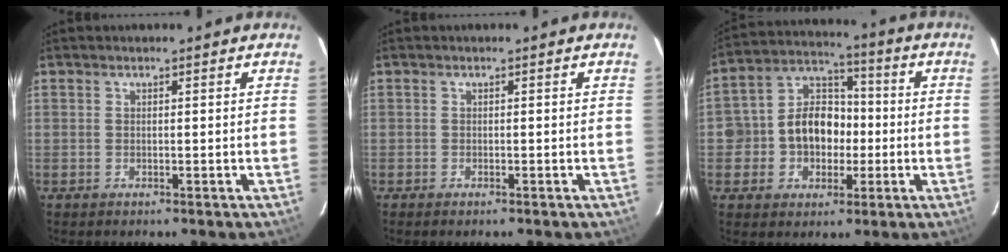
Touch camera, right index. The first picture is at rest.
{"total": 0.7, "force": [-0.6, 0.2, 0.3], "torque": [-0.008, -0.003, -0.011]}
{"total": 10.8, "force": [-1.8, 9.3, 5.1], "torque": [-0.107, 0.040, -0.027]}